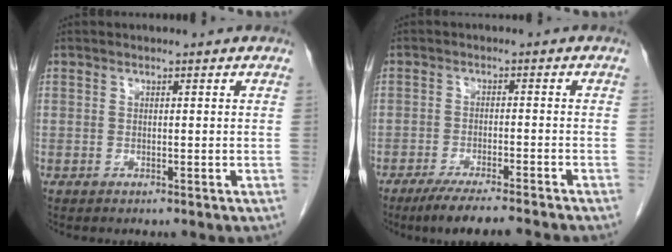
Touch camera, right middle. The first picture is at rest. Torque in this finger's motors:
{"motor_torque": [0.76, -0.57, 0.10, 0.07]}